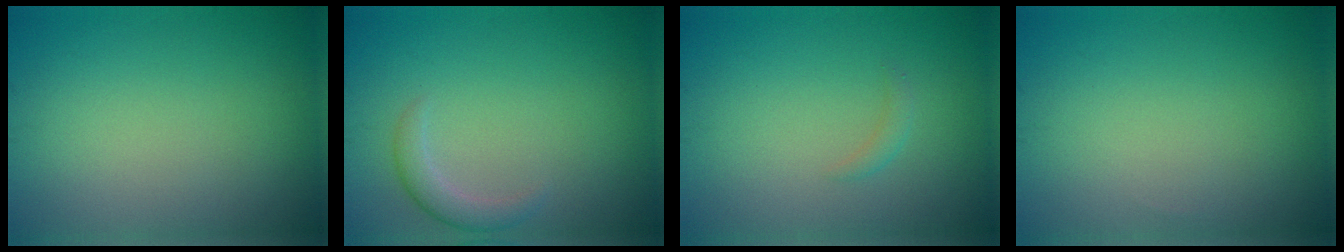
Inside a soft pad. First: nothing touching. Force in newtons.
{"total": 1.8, "press": 1.8, "slide": 0.0}
{"total": 0.8, "press": 0.8, "slide": 0.0}
{"total": 0.0}